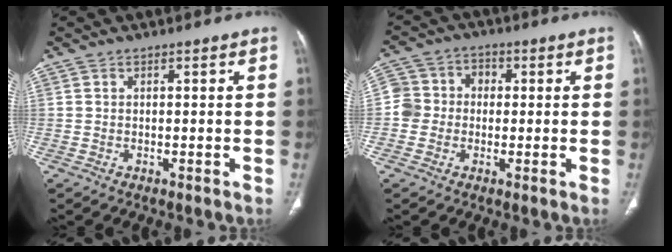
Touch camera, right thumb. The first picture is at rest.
{"total": 6.6, "force": [-0.6, 6.1, 2.2], "torque": [-0.022, 0.027, -0.021]}